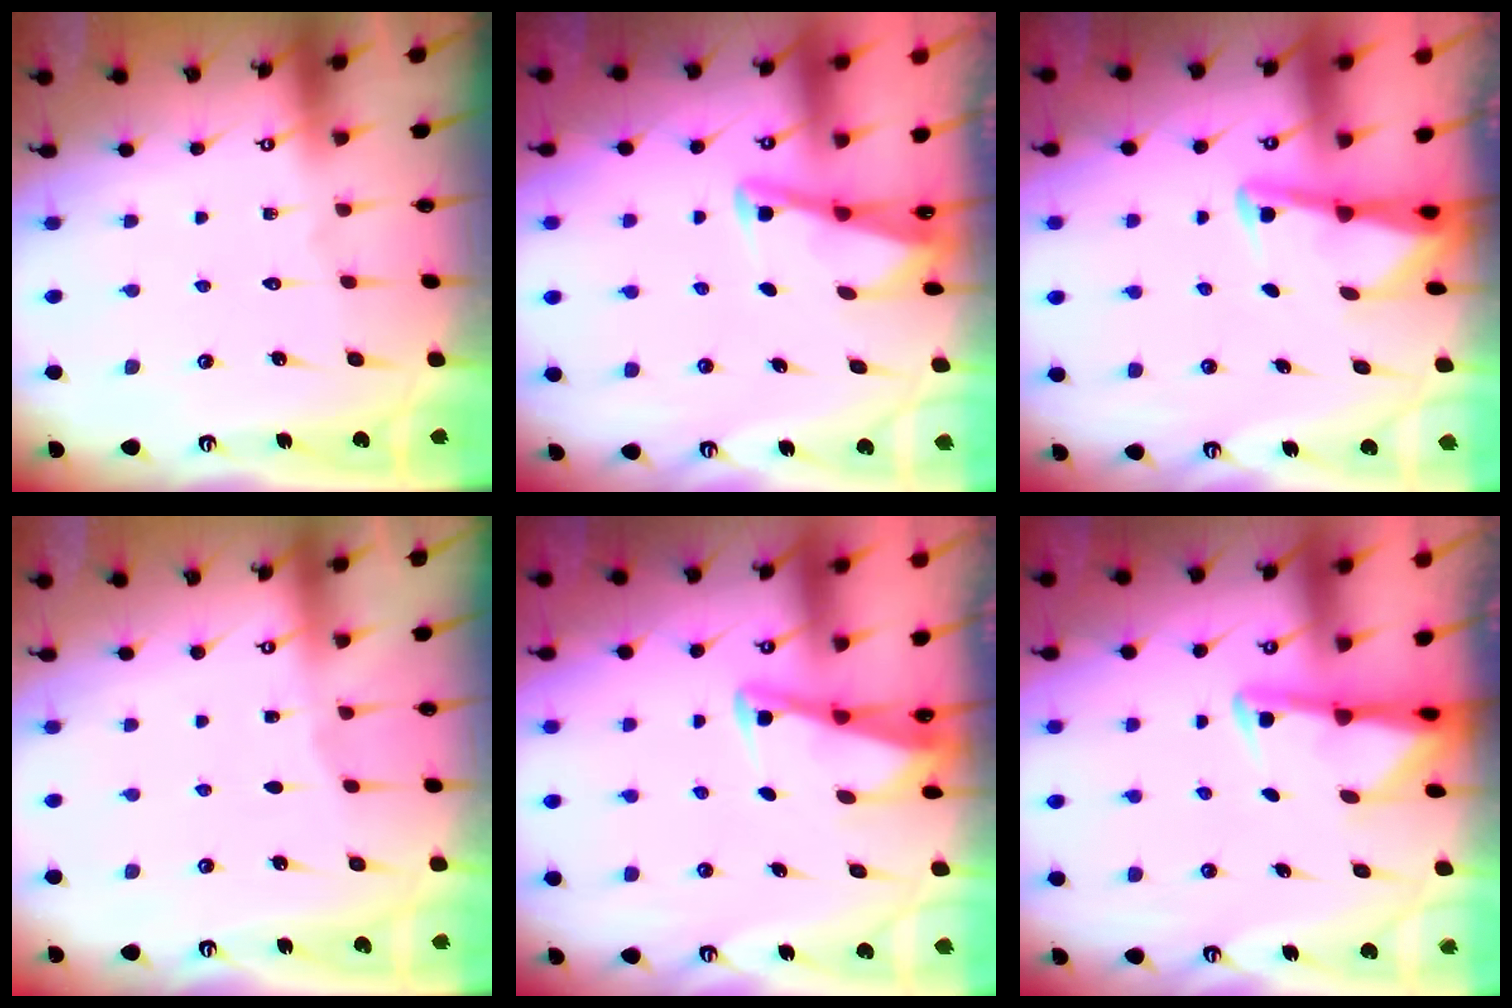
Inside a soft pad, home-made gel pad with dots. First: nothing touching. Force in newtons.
{"total": 2.9, "press": 2.9, "slide": 0.4}
{"total": 3.2, "press": 3.2, "slide": 0.4}
{"total": 1.8, "press": 1.8, "slide": 0.2}
{"total": 2.7, "press": 2.7, "slide": 0.3}
{"total": 2.8, "press": 2.7, "slide": 0.7}